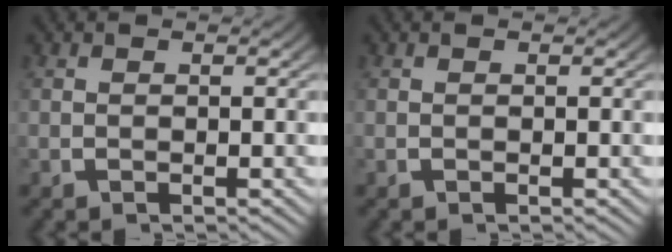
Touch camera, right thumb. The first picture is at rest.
{"total": 0.0}